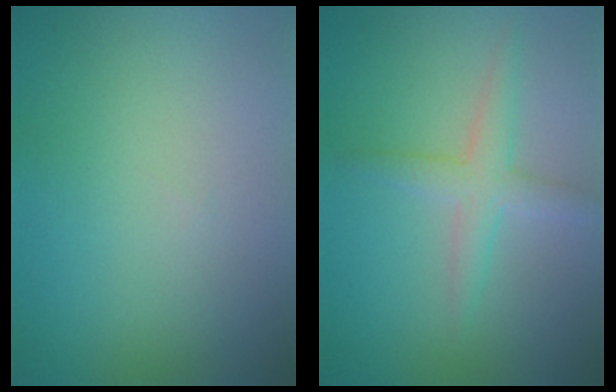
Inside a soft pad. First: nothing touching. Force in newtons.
{"total": 2.7, "press": 2.7, "slide": 0.1}